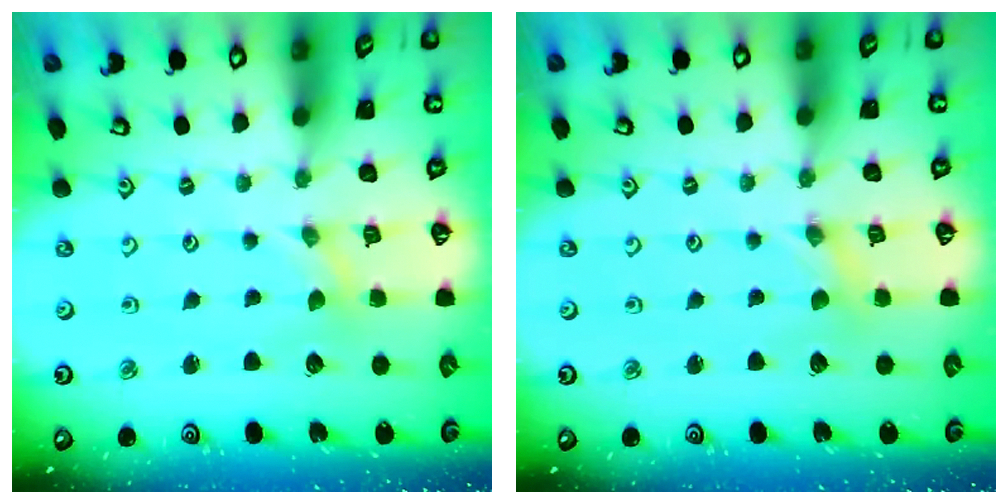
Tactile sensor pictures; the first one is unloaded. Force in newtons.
{"total": 0.0}